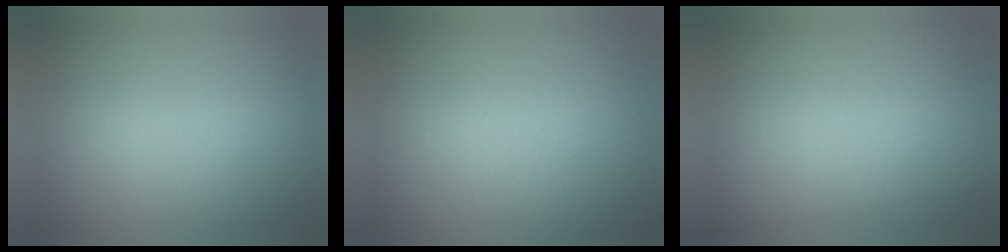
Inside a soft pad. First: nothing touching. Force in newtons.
{"total": 3.0}
{"total": 2.8}